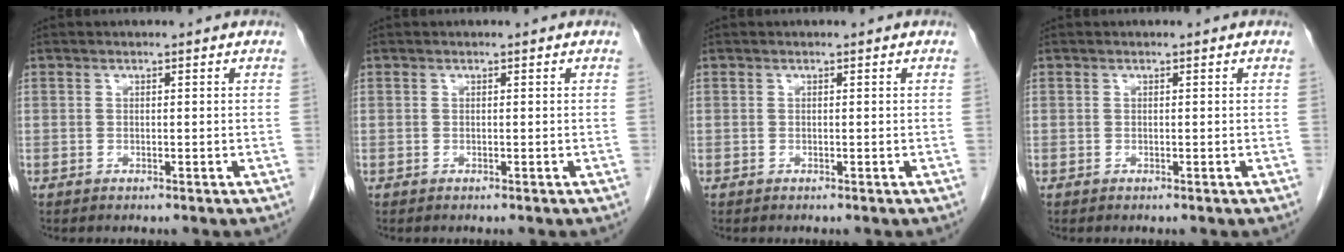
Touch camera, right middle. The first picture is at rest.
{"total": 0.0}
{"total": 0.0}
{"total": 0.0}